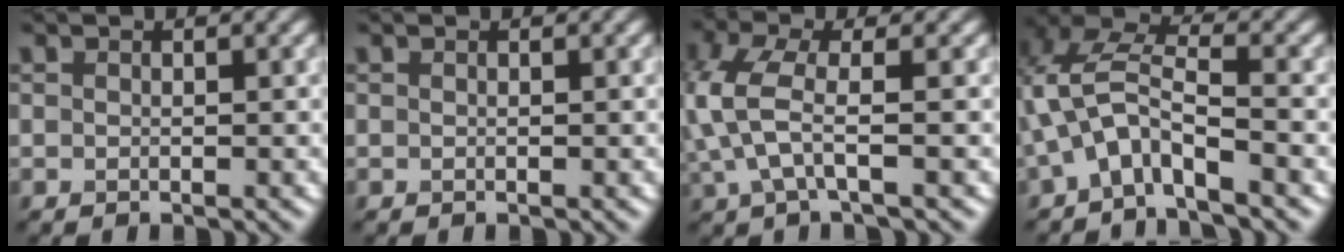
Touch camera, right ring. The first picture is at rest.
{"total": 0.0}
{"total": 4.6, "force": [0.1, 1.7, 4.3], "torque": [-0.109, -0.001, -0.001]}
{"total": 4.8, "force": [-2.3, 1.7, 3.8], "torque": [-0.083, 0.006, -0.054]}